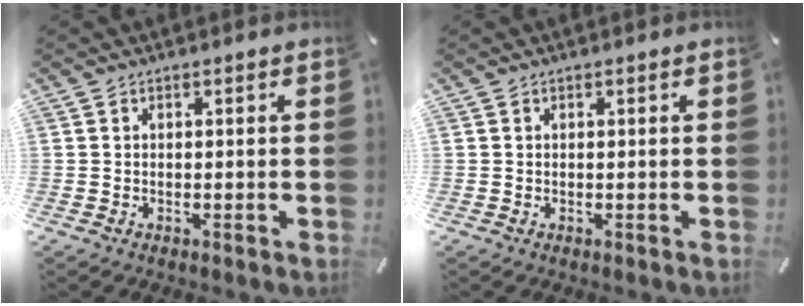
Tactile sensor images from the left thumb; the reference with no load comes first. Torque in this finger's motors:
{"motor_torque": [0.00, 0.00, 0.00, 0.00, 0.00]}